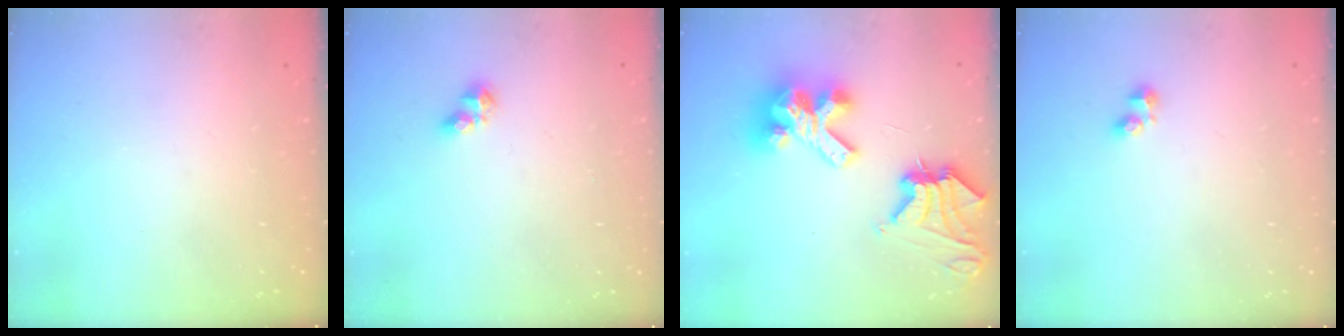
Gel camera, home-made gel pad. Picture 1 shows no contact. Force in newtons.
{"total": 5.7, "press": 5.7, "slide": 0.5}
{"total": 14.5, "press": 14.3, "slide": 1.8}
{"total": 1.9, "press": 1.8, "slide": 0.5}